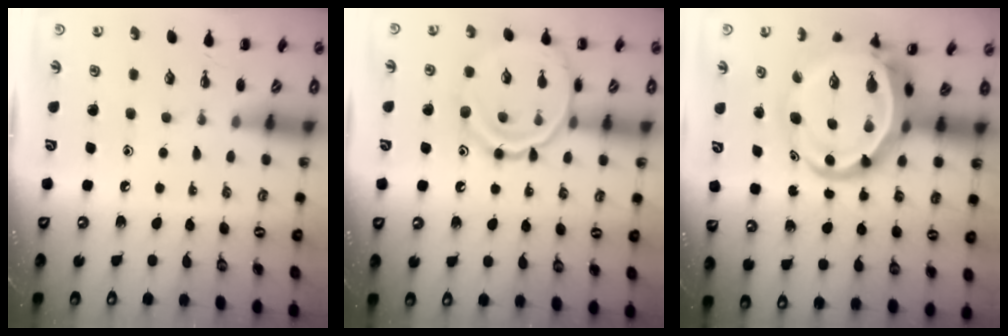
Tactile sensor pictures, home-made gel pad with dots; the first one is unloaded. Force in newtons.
{"total": 14.6, "press": 14.6, "slide": 0.8}
{"total": 10.5, "press": 10.1, "slide": 2.9}